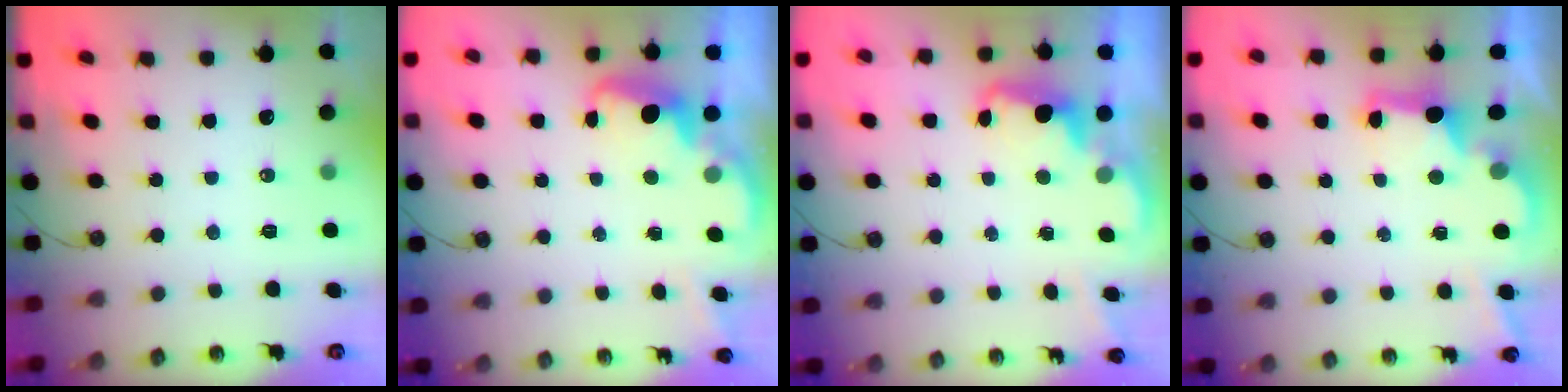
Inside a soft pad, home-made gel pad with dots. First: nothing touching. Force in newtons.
{"total": 2.6, "press": 2.5, "slide": 0.8}
{"total": 2.3, "press": 2.2, "slide": 0.7}
{"total": 2.9, "press": 2.7, "slide": 0.9}